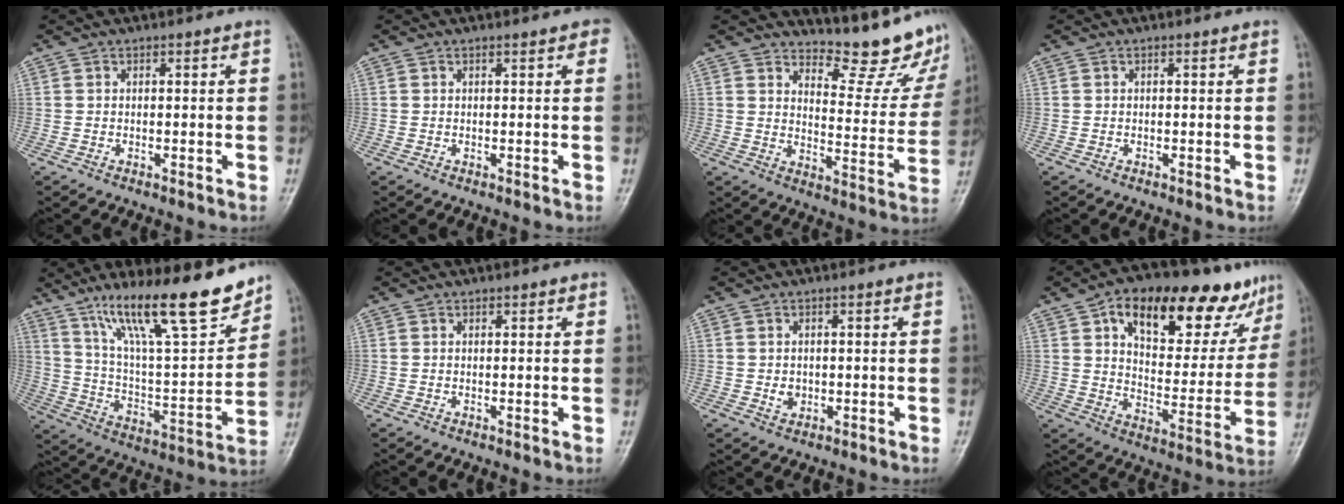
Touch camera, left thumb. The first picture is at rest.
{"total": 1.7, "force": [0.9, 0.8, 1.3], "torque": [-0.011, 0.001, 0.008]}
{"total": 14.7, "force": [13.2, 4.1, 5.2], "torque": [-0.032, -0.128, 0.162]}
{"total": 0.0}
{"total": 22.6, "force": [15.8, 4.9, 15.5], "torque": [-0.224, -0.070, 0.270]}
{"total": 0.7, "force": [0.4, 0.3, 0.4], "torque": [-0.002, -0.001, 0.004]}
{"total": 2.0, "force": [-0.1, 1.7, 1.0], "torque": [-0.009, 0.000, 0.003]}
{"total": 24.7, "force": [14.1, 11.2, 17.0], "torque": [-0.196, -0.023, 0.217]}